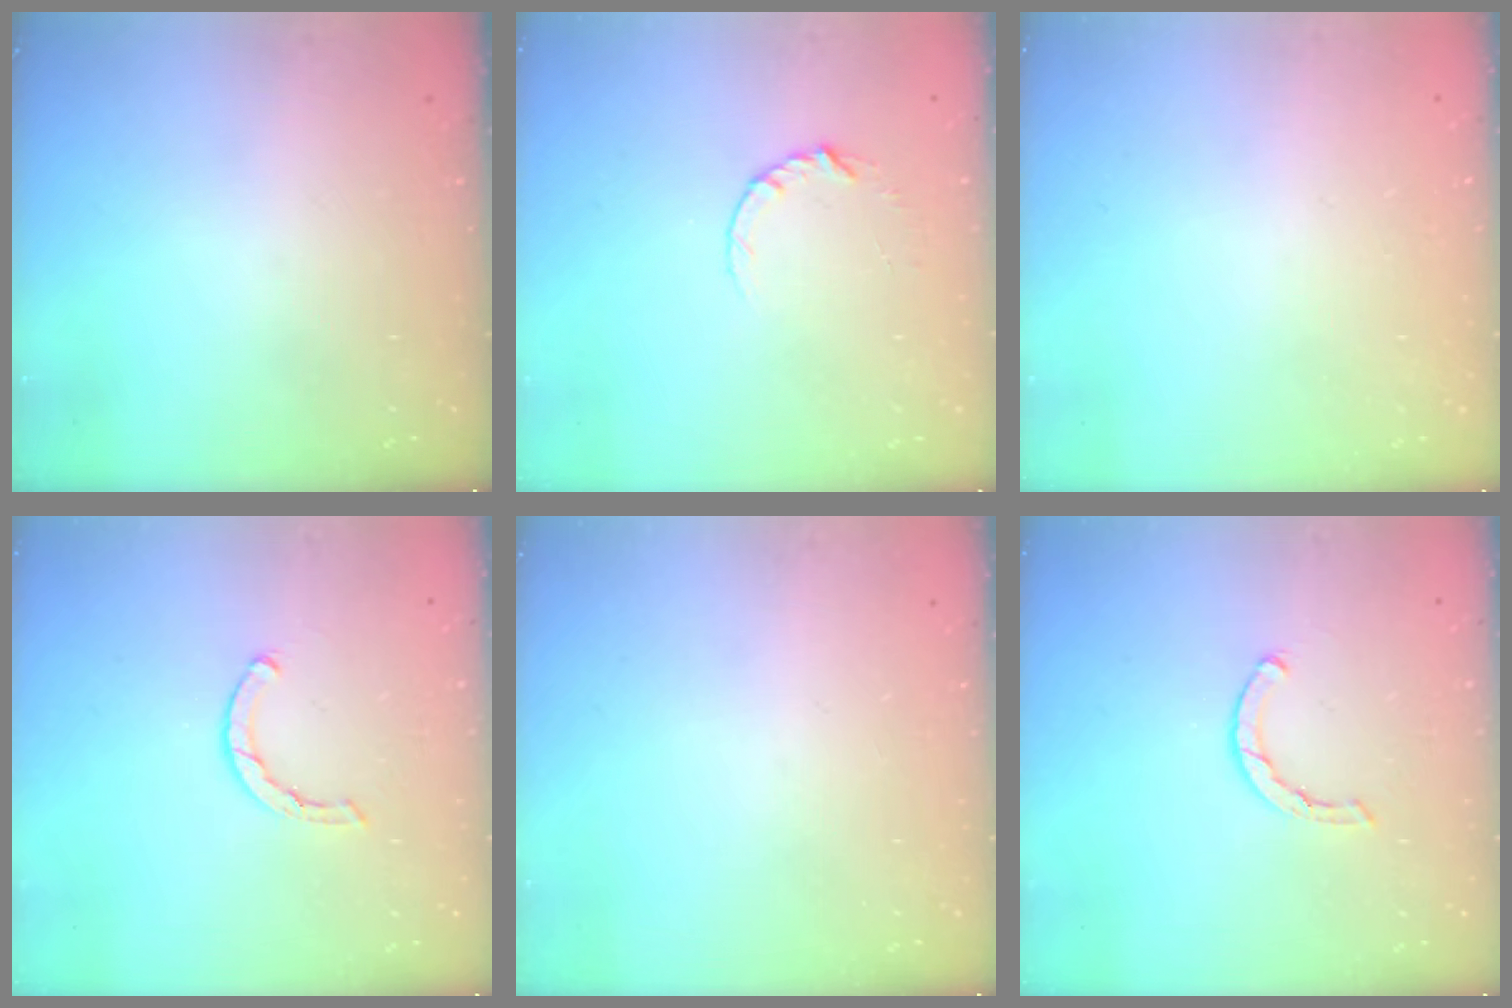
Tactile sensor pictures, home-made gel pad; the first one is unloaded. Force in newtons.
{"total": 3.7, "press": 3.7, "slide": 0.5}
{"total": 2.5, "press": 2.5, "slide": 0.2}
{"total": 2.0, "press": 2.0, "slide": 0.2}
{"total": 0.0}
{"total": 2.0, "press": 2.0, "slide": 0.2}